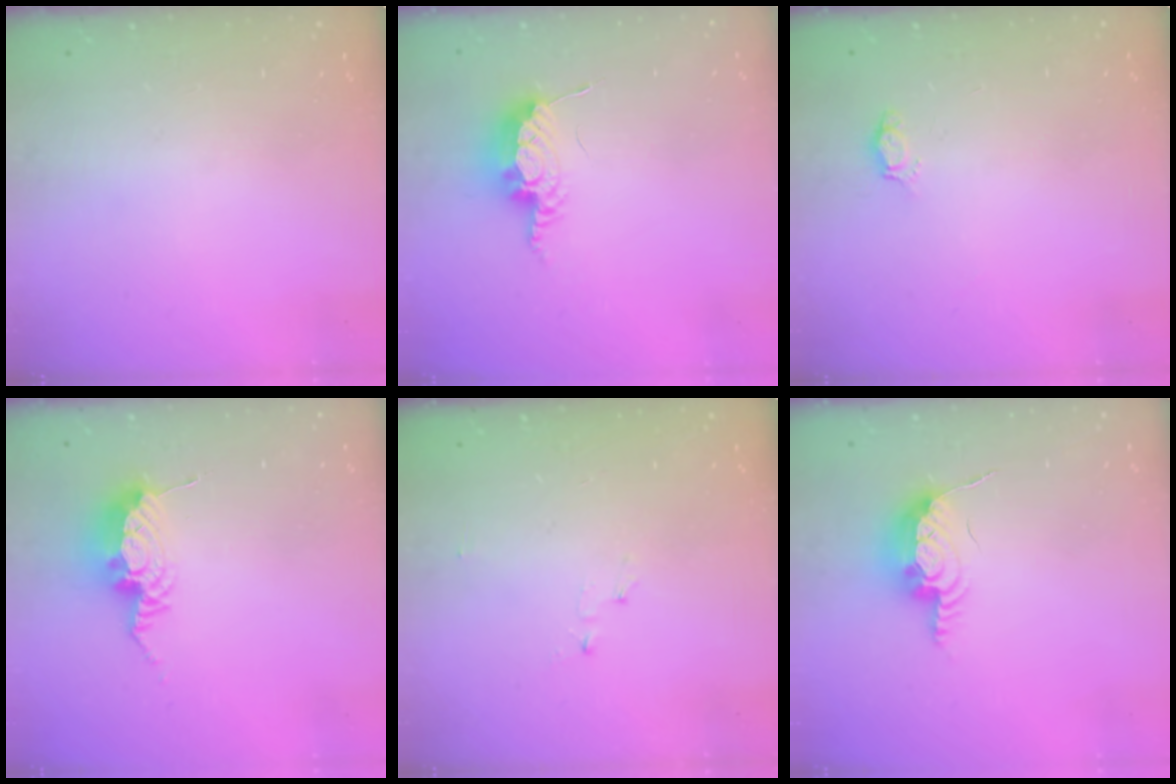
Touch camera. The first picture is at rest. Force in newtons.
{"total": 8.6, "press": 8.5, "slide": 0.7}
{"total": 3.0, "press": 2.9, "slide": 0.4}
{"total": 9.6, "press": 9.5, "slide": 0.7}
{"total": 2.8, "press": 2.8, "slide": 0.3}
{"total": 13.7, "press": 11.5, "slide": 7.4}